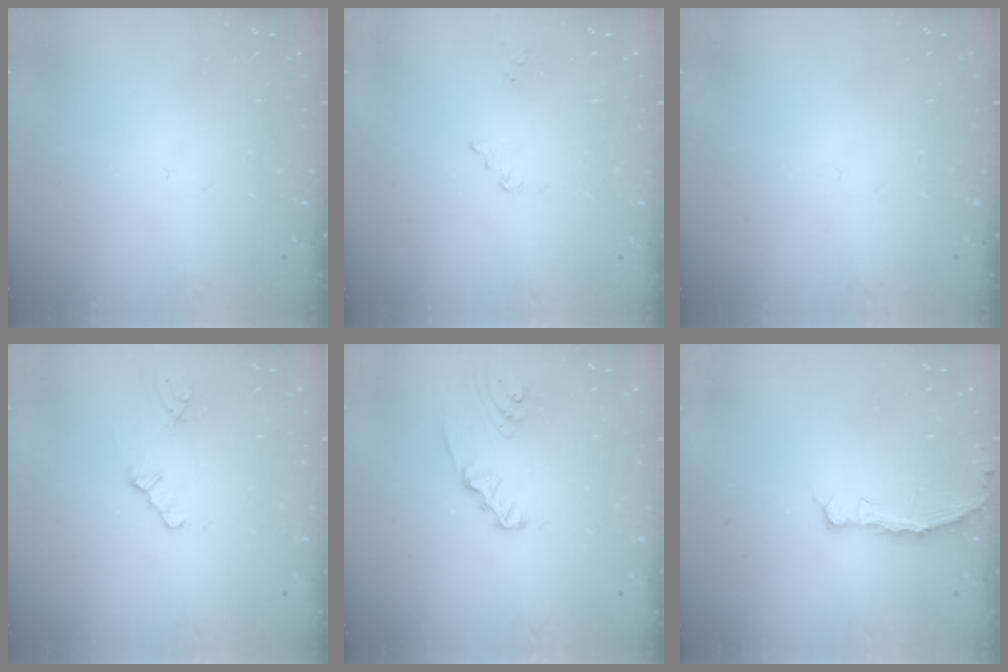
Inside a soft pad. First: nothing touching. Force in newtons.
{"total": 1.2, "press": 1.2, "slide": 0.1}
{"total": 0.0}
{"total": 1.1, "press": 1.1, "slide": 0.3}
{"total": 2.3, "press": 2.3, "slide": 0.3}
{"total": 2.9, "press": 2.9, "slide": 0.5}